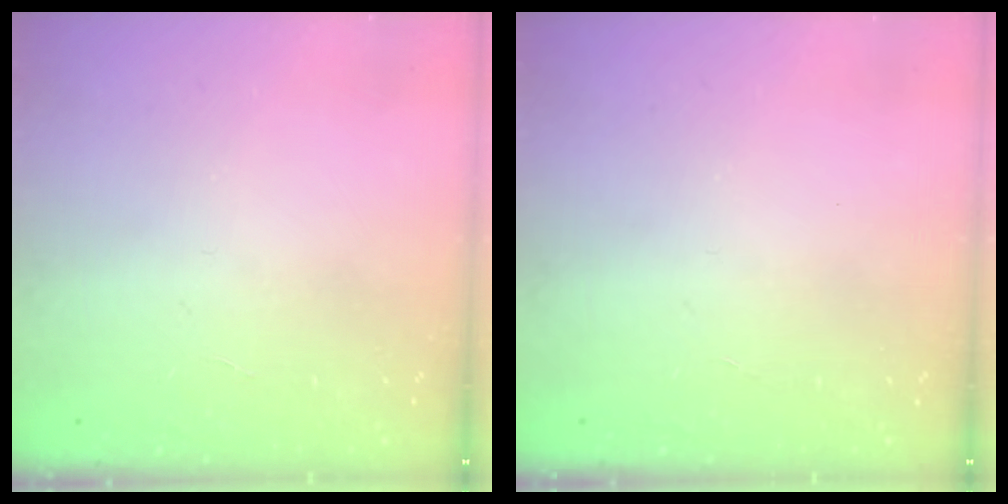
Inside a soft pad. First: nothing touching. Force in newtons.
{"total": 0.0}